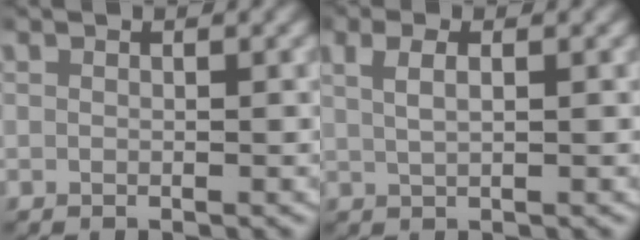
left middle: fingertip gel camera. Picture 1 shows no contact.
{"total": 2.2, "force": [0.9, 0.9, 1.8], "torque": [-0.036, 0.004, 0.019]}